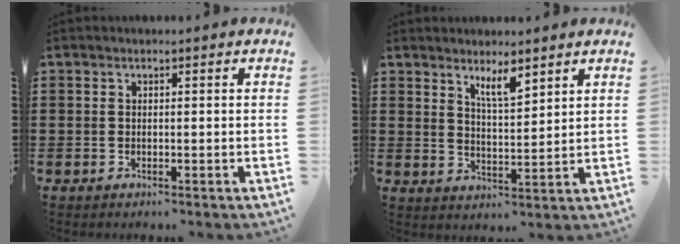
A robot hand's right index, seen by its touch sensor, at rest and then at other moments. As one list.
[{"total": 4.5, "force": [3.5, 0.9, 2.6], "torque": [-0.050, -0.005, 0.061]}]